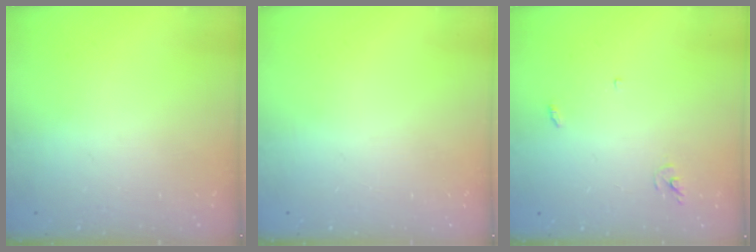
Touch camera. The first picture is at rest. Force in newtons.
{"total": 0.0}
{"total": 3.0, "press": 3.0, "slide": 0.2}